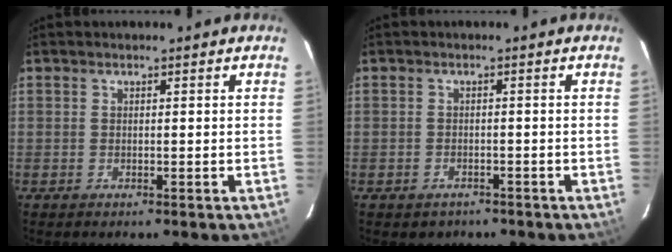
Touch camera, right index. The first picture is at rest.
{"total": 2.6, "force": [-1.7, 1.9, 0.3], "torque": [-0.014, 0.000, -0.020]}